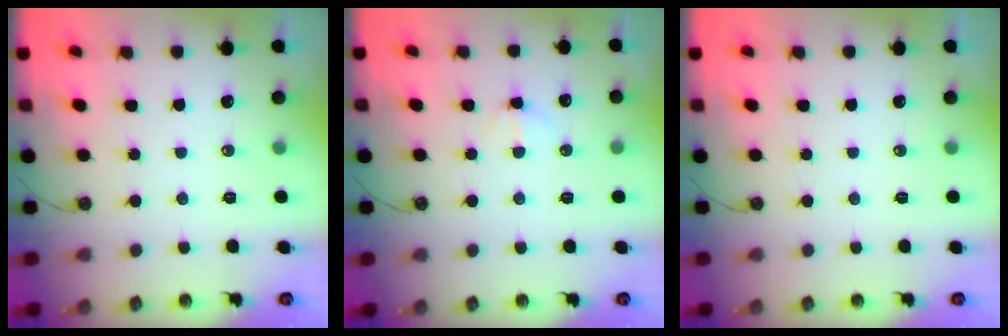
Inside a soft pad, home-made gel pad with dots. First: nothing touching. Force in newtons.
{"total": 3.8, "press": 3.7, "slide": 1.0}
{"total": 0.0}